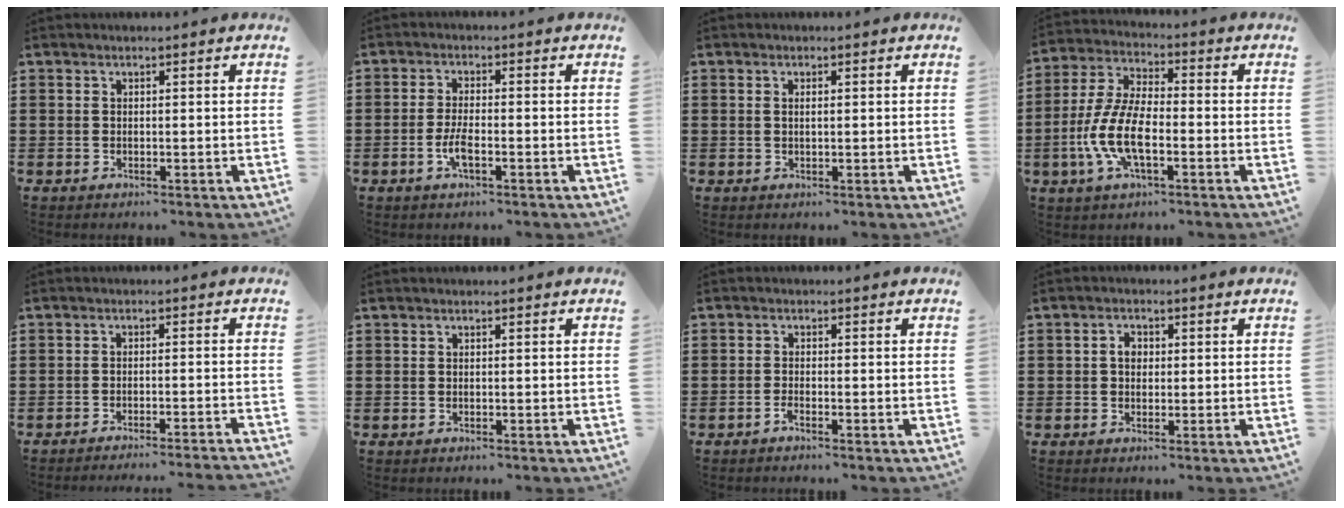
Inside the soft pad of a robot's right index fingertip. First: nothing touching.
{"total": 3.4, "force": [-1.4, 0.9, 3.0], "torque": [-0.065, -0.002, -0.029]}
{"total": 1.0, "force": [0.1, 0.3, 0.9], "torque": [-0.019, 0.001, 0.002]}
{"total": 9.5, "force": [-3.0, 3.7, 8.2], "torque": [-0.199, -0.013, -0.063]}
{"total": 2.4, "force": [-2.2, -0.6, 0.5], "torque": [-0.010, -0.001, -0.047]}
{"total": 0.0}
{"total": 1.3, "force": [-1.1, 0.1, 0.7], "torque": [-0.022, -0.007, -0.022]}
{"total": 2.3, "force": [0.2, 1.7, 1.6], "torque": [-0.034, 0.009, 0.001]}